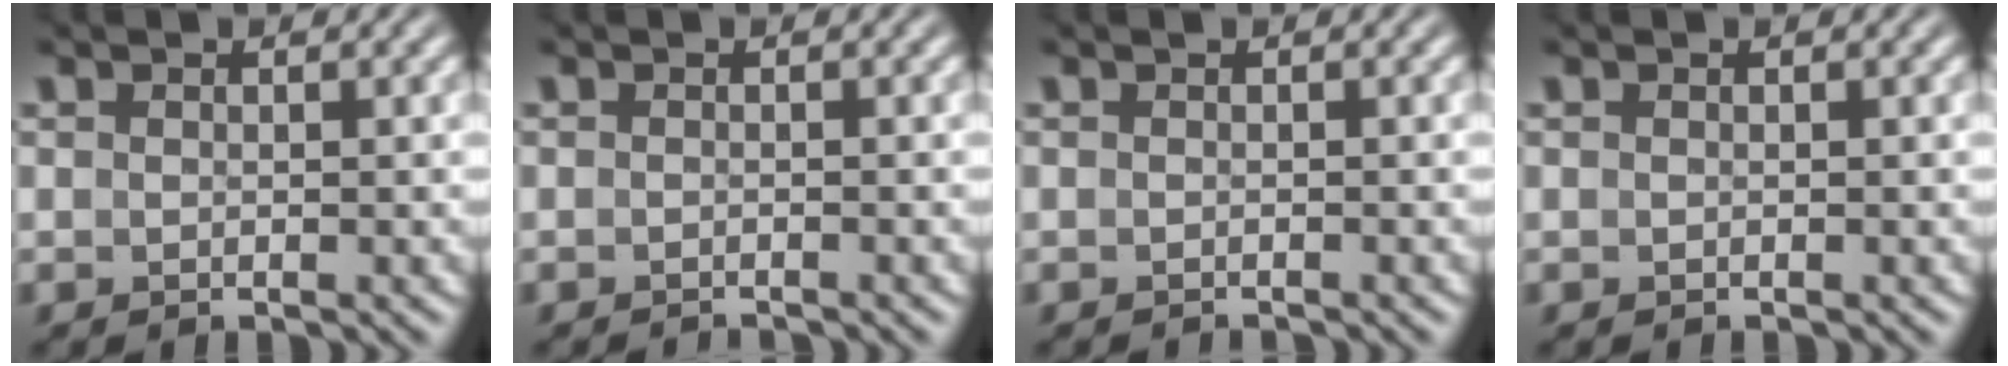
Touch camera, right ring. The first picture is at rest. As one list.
[{"total": 1.3, "force": [-1.3, -0.3, -0.1], "torque": [-0.003, -0.009, -0.017]}, {"total": 1.0, "force": [-0.9, -0.3, -0.1], "torque": [-0.003, -0.004, -0.013]}, {"total": 0.0}]